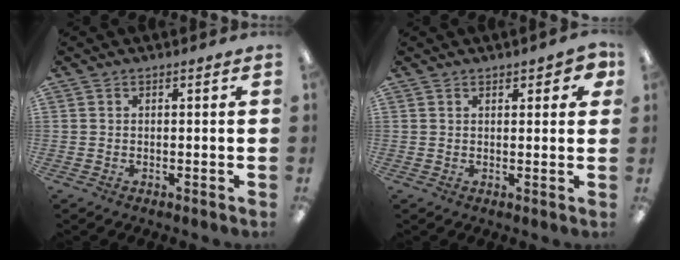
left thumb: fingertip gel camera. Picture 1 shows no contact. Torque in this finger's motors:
{"motor_torque": [-0.09, 0.14, -0.11, 0.07, -0.01]}